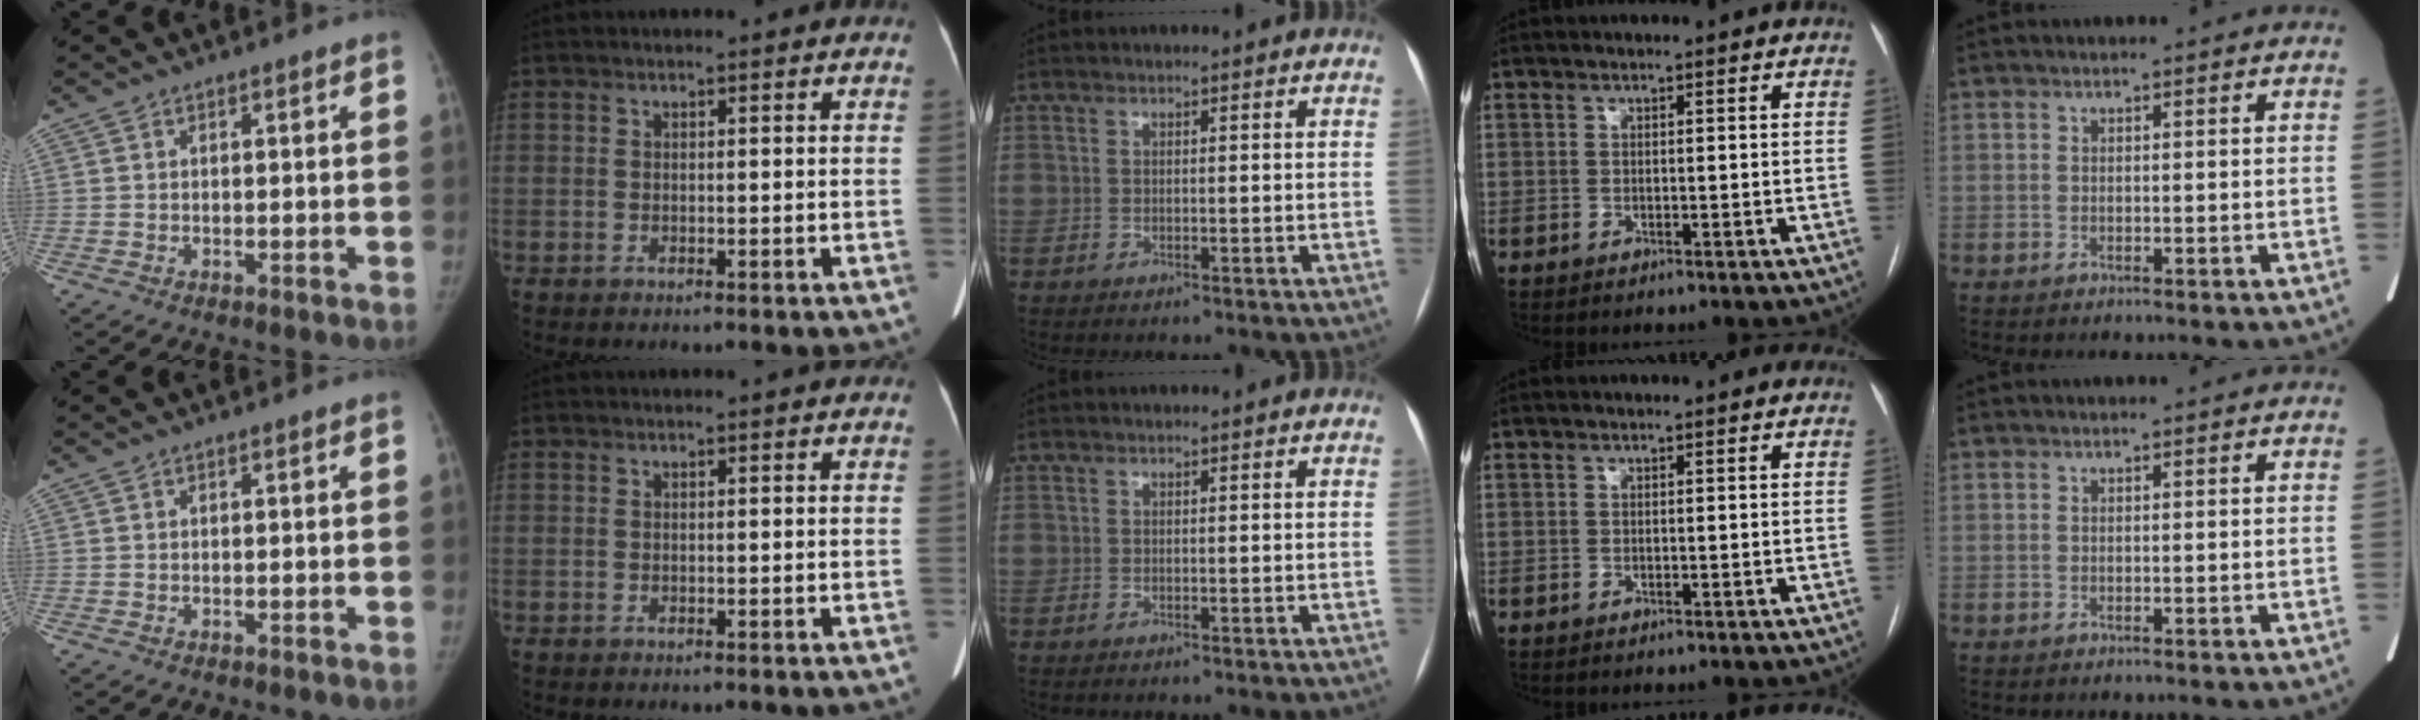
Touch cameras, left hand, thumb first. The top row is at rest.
{}